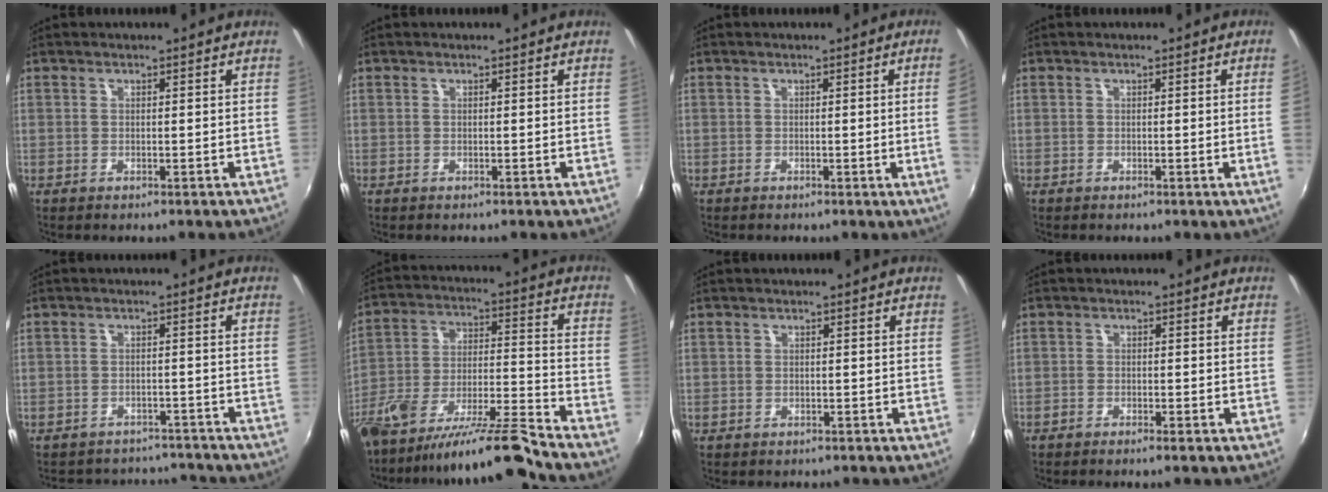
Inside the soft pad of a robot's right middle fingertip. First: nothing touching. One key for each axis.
{"total": 0.0}
{"total": 3.9, "fx": 0.3, "fy": -2.0, "fz": 3.3, "tx": -0.053, "ty": -0.010, "tz": 0.009}
{"total": 2.1, "fx": 0.1, "fy": -1.3, "fz": 1.6, "tx": -0.016, "ty": -0.013, "tz": 0.005}
{"total": 10.8, "fx": -9.7, "fy": 4.3, "fz": 2.1, "tx": -0.051, "ty": 0.023, "tz": -0.121}
{"total": 15.7, "fx": -12.4, "fy": 0.7, "fz": 9.6, "tx": -0.174, "ty": -0.027, "tz": -0.216}
{"total": 0.8, "fx": -0.5, "fy": 0.6, "fz": 0.0, "tx": -0.002, "ty": -0.001, "tz": -0.007}
{"total": 1.6, "fx": -1.4, "fy": 0.1, "fz": 0.8, "tx": -0.030, "ty": -0.001, "tz": -0.028}